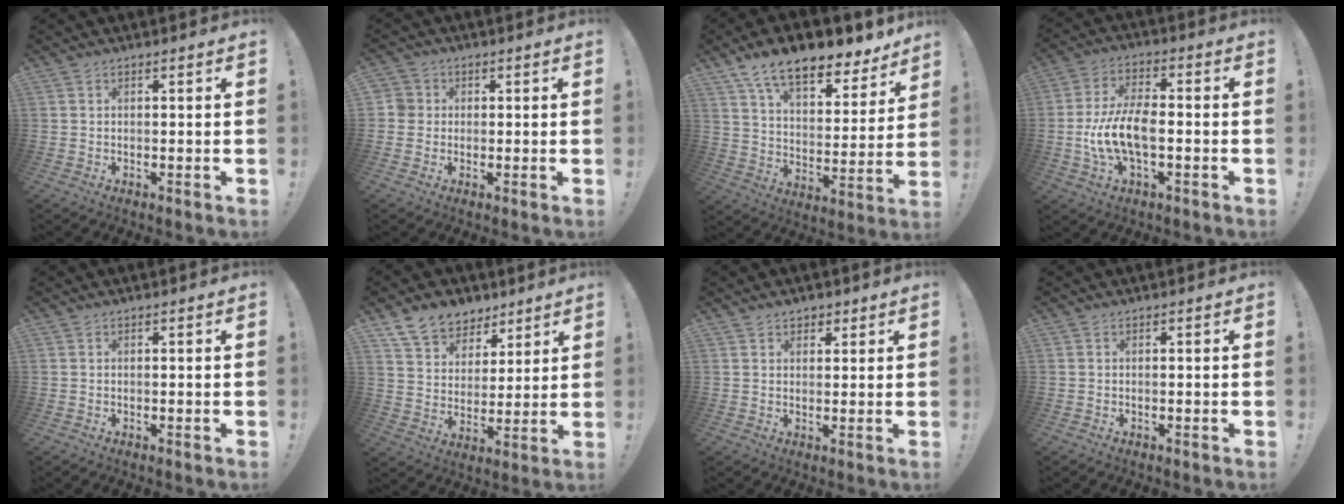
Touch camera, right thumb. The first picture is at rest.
{"total": 3.6, "force": [0.1, 3.5, 0.9], "torque": [-0.014, 0.008, 0.002]}
{"total": 16.0, "force": [11.9, 6.4, 8.5], "torque": [-0.143, -0.082, 0.208]}
{"total": 12.2, "force": [-2.4, 5.6, 10.5], "torque": [-0.220, 0.001, -0.042]}
{"total": 0.0}
{"total": 10.9, "force": [8.1, 7.0, 1.9], "torque": [-0.036, -0.058, 0.159]}
{"total": 2.8, "force": [1.8, 2.0, 0.6], "torque": [-0.002, -0.006, 0.032]}
{"total": 0.0}